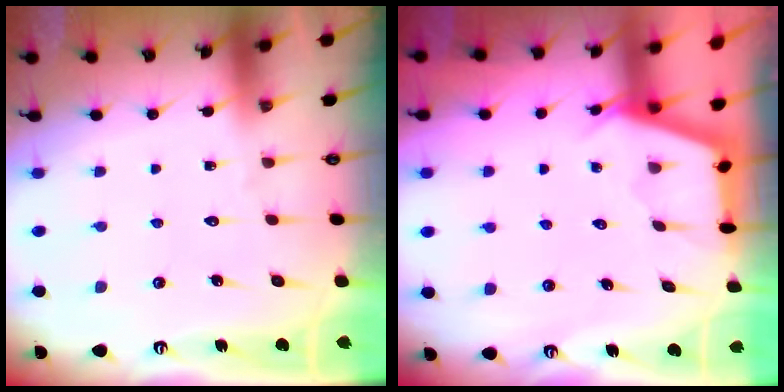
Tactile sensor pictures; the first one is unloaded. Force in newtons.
{"total": 2.9, "press": 2.9, "slide": 0.3}